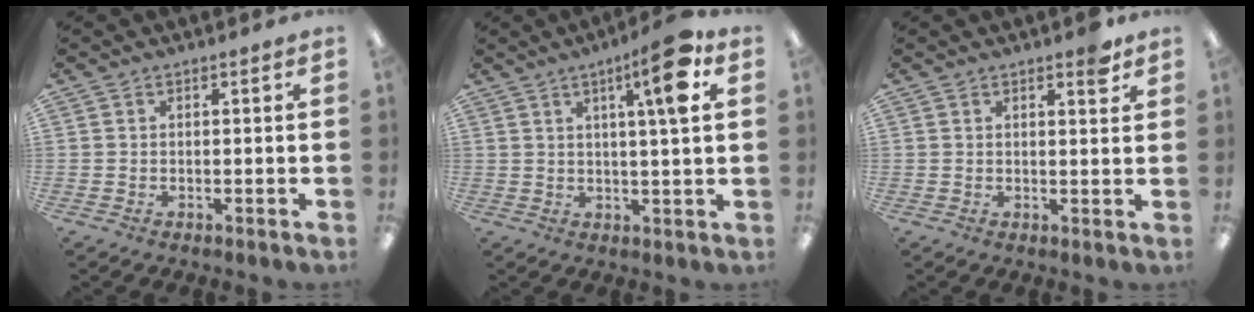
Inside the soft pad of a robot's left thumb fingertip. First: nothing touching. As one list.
[{"total": 10.6, "force": [4.8, 1.6, 9.3], "torque": [-0.141, -0.008, 0.067]}, {"total": 3.3, "force": [2.6, 0.9, 1.9], "torque": [-0.019, -0.013, 0.040]}]